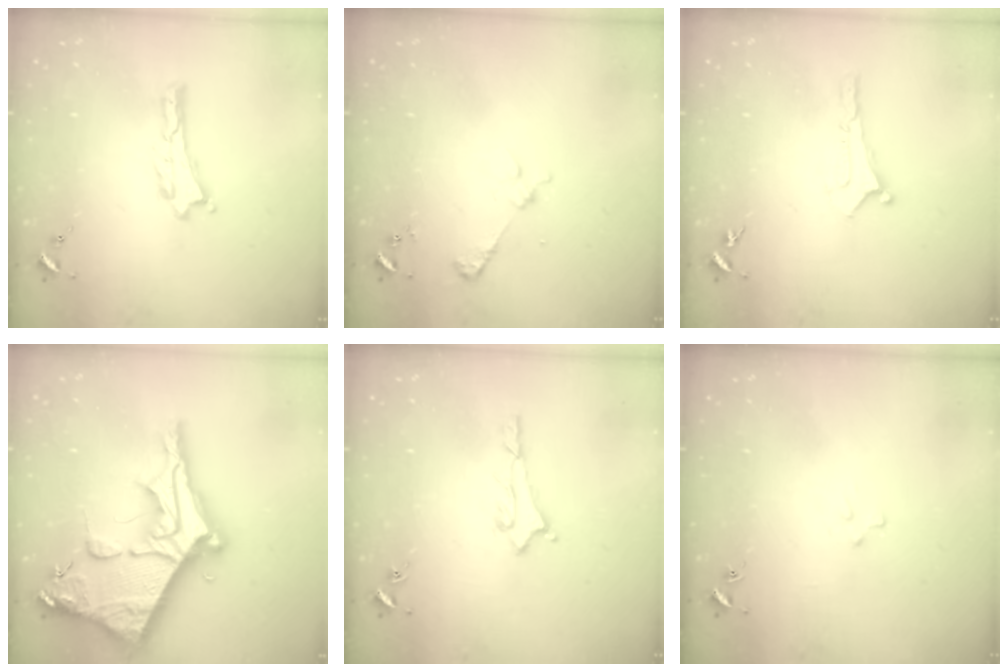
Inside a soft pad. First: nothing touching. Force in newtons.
{"total": 2.2, "press": 2.2, "slide": 0.2}
{"total": 0.0}
{"total": 13.4, "press": 13.4, "slide": 1.3}
{"total": 1.5, "press": 1.5, "slide": 0.1}
{"total": 2.2, "press": 2.2, "slide": 0.2}